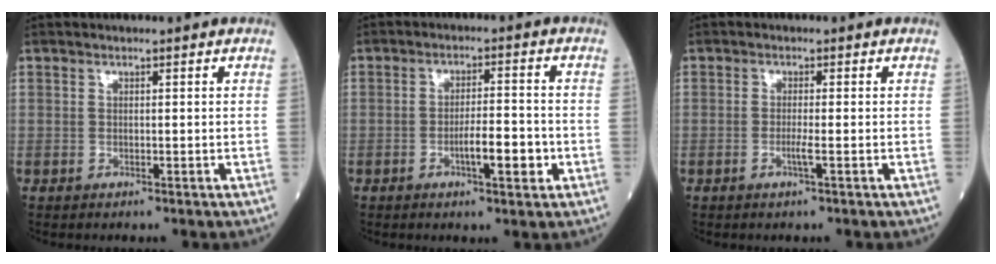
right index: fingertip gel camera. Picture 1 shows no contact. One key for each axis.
{"total": 5.5, "fx": -1.9, "fy": 1.0, "fz": 5.0, "tx": -0.080, "ty": 0.001, "tz": -0.029}
{"total": 1.7, "fx": -0.7, "fy": -0.3, "fz": 1.5, "tx": -0.032, "ty": -0.002, "tz": -0.015}